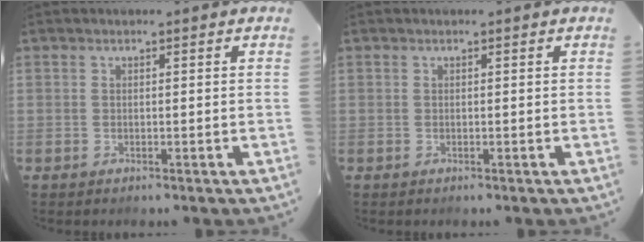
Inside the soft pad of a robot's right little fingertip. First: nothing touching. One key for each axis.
{"total": 0.0}